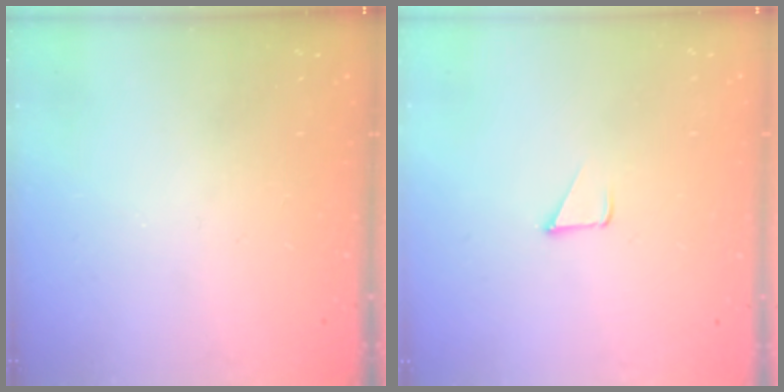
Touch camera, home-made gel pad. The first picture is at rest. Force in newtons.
{"total": 1.7, "press": 1.7, "slide": 0.1}